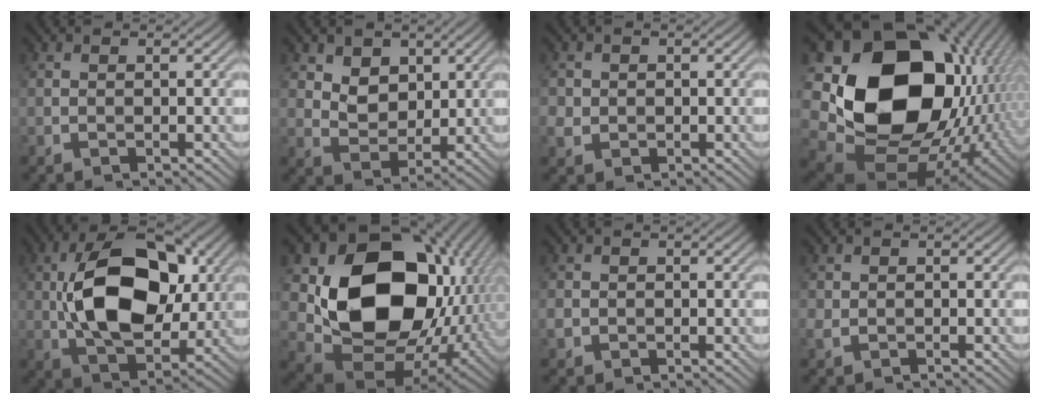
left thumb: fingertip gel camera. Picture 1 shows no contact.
{"total": 5.6, "force": [2.6, 3.9, 2.9], "torque": [-0.079, -0.021, 0.044]}
{"total": 2.4, "force": [0.0, 2.4, 0.7], "torque": [-0.028, -0.002, -0.002]}
{"total": 21.3, "force": [1.6, 16.4, 13.4], "torque": [-0.316, -0.037, 0.069]}
{"total": 15.2, "force": [1.2, 9.2, 12.0], "torque": [-0.222, 0.013, 0.019]}
{"total": 18.4, "force": [2.0, 14.1, 11.6], "torque": [-0.231, -0.049, 0.068]}
{"total": 1.9, "force": [-0.4, 1.7, 0.6], "torque": [-0.024, -0.002, -0.010]}
{"total": 1.6, "force": [-0.1, 1.4, 0.6], "torque": [-0.020, -0.002, -0.005]}